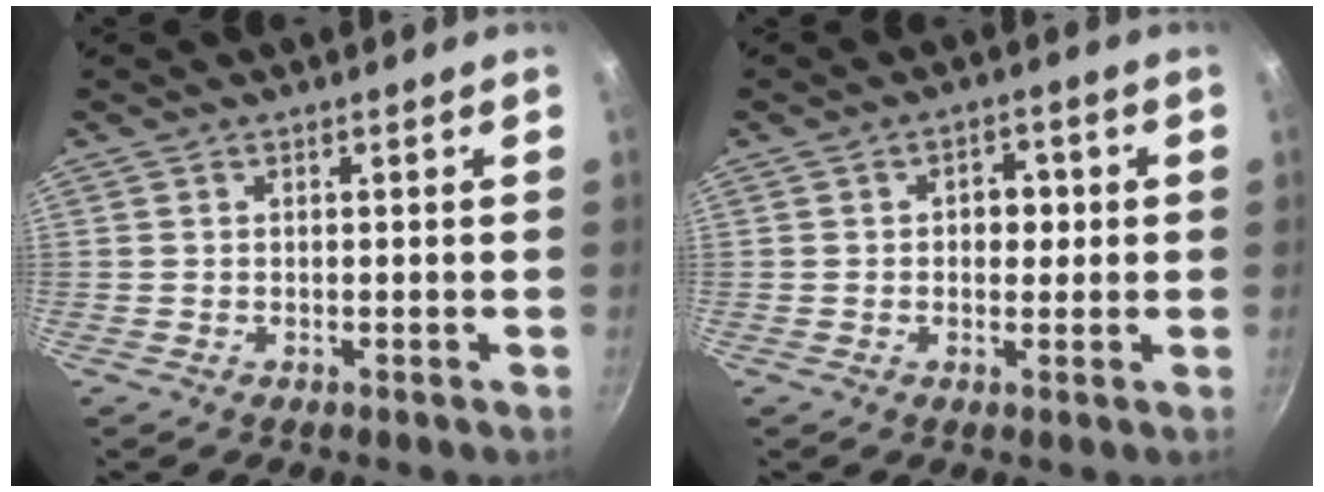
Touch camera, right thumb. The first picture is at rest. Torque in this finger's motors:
{"motor_torque": [-0.28, -0.31, -0.24, 0.08, 0.05]}